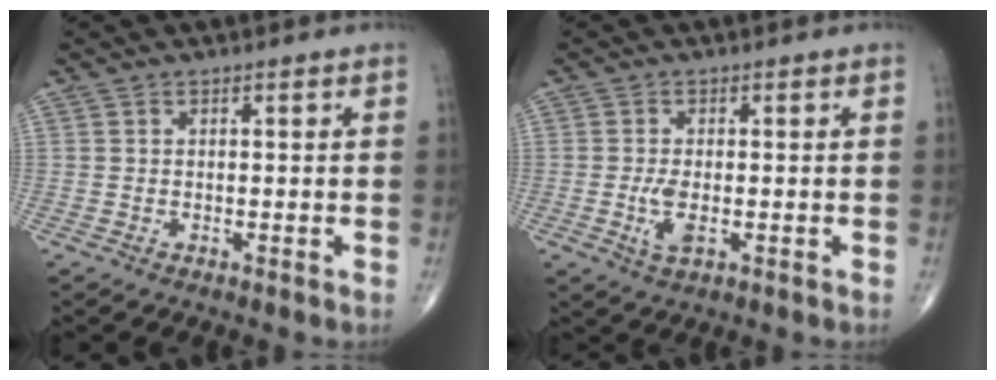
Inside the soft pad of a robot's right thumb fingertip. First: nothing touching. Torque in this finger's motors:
{"motor_torque": [1.30, 0.45, 0.57, -0.09, -0.01]}